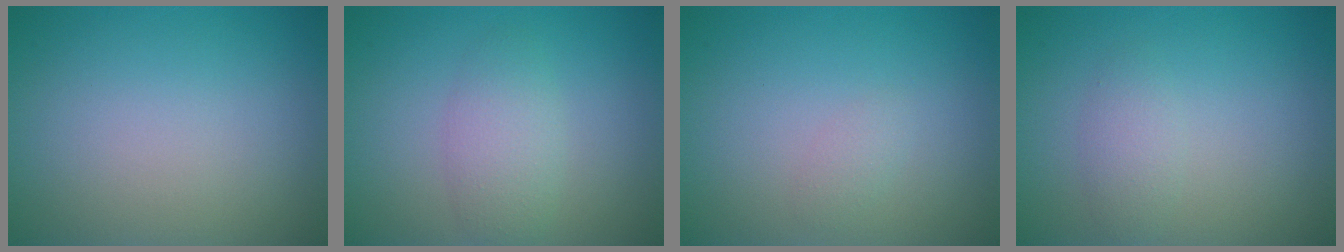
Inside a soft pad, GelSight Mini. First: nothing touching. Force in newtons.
{"total": 2.7, "press": 2.7, "slide": 0.1}
{"total": 0.8, "press": 0.8, "slide": 0.0}
{"total": 1.5, "press": 1.5, "slide": 0.0}